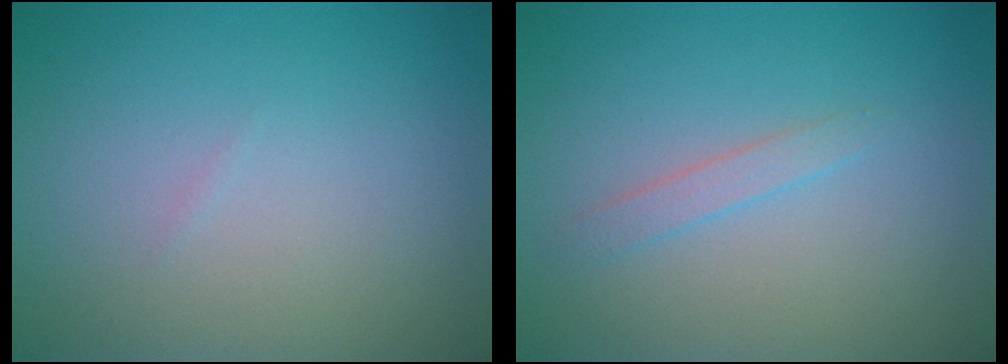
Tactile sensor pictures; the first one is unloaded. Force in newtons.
{"total": 1.2, "press": 1.2, "slide": 0.1}